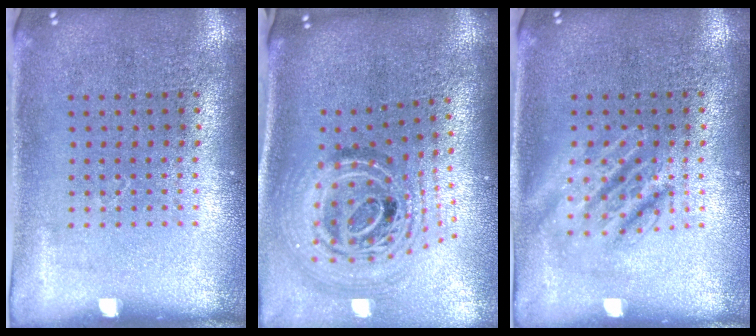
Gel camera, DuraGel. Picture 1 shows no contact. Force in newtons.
{"total": 2.1, "press": 1.6, "slide": 1.4}
{"total": 2.8, "press": 2.8, "slide": 0.4}